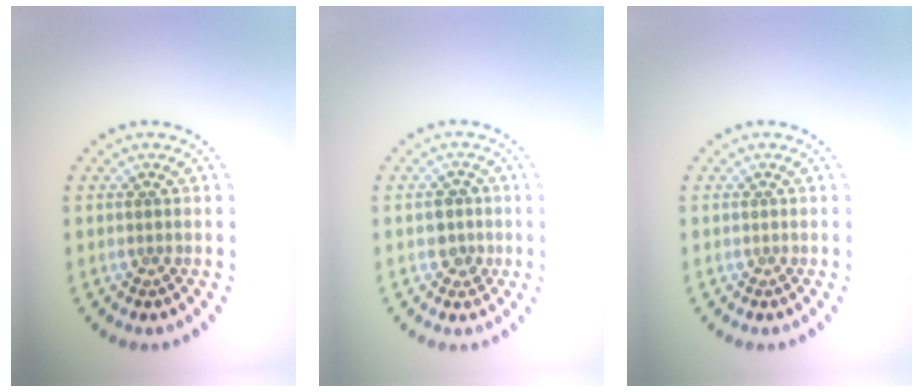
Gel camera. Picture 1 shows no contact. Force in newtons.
{"total": 1.8, "press": 1.8, "slide": 0.5}
{"total": 0.0}